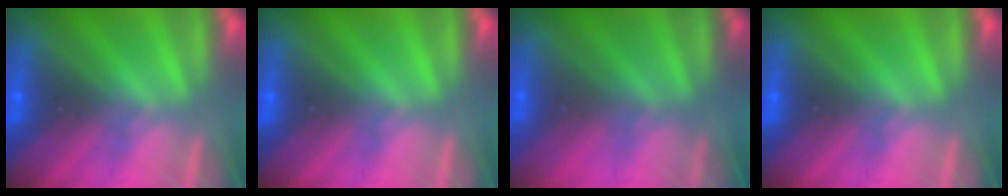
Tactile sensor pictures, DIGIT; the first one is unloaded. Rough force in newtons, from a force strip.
{"total": 0.0}
{"total": 2.6}
{"total": 0.0}